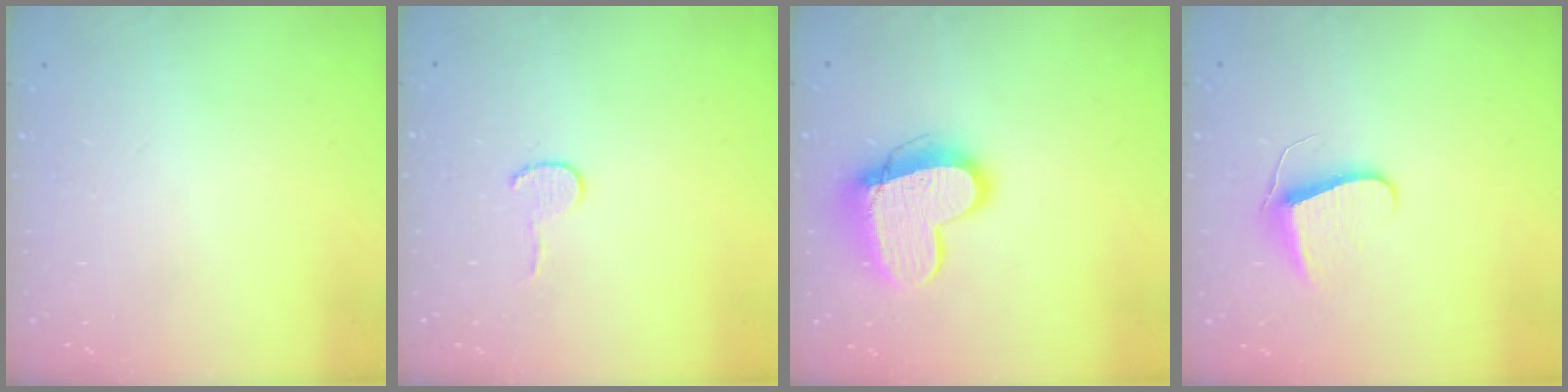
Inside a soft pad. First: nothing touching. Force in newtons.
{"total": 4.5, "press": 4.4, "slide": 0.4}
{"total": 14.7, "press": 14.7, "slide": 1.3}
{"total": 7.3, "press": 7.2, "slide": 0.6}